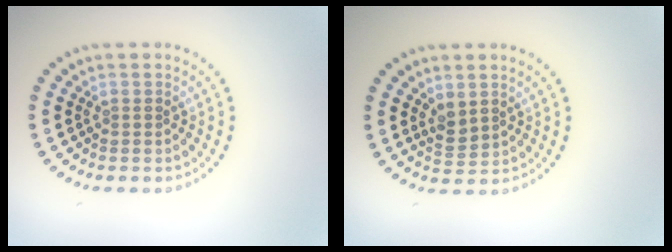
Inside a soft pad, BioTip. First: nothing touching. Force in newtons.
{"total": 1.7, "press": 1.5, "slide": 0.8}